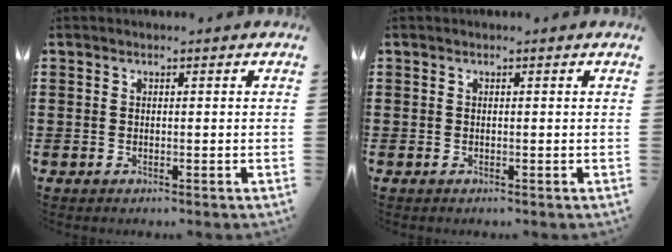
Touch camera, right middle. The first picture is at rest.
{"total": 0.0}